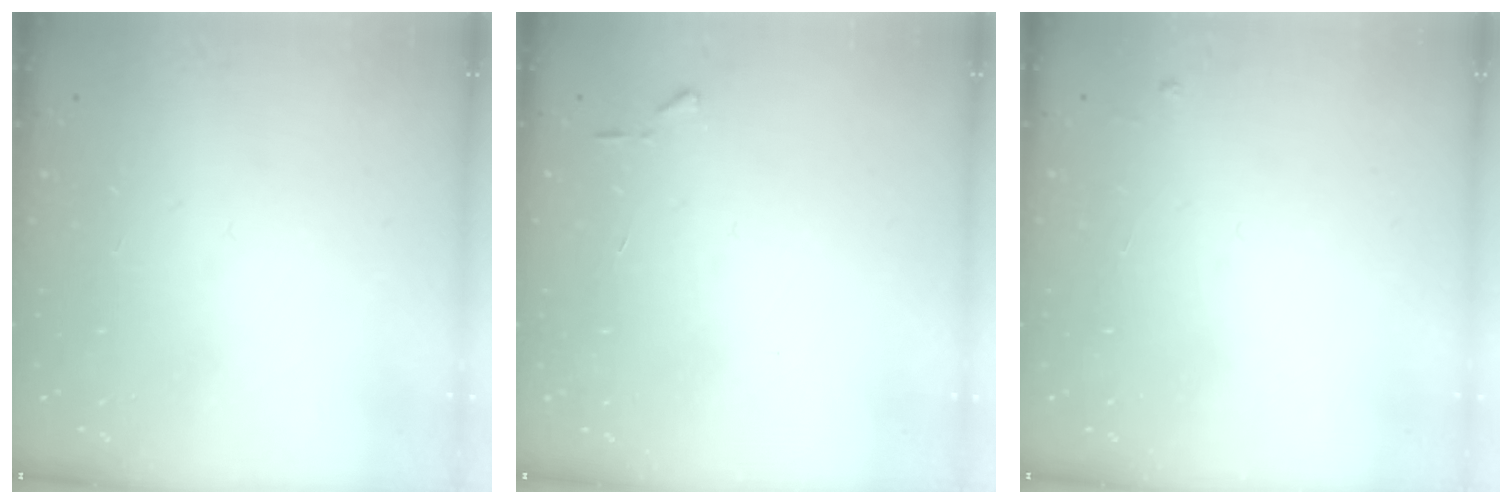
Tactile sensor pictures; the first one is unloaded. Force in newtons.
{"total": 3.9, "press": 3.9, "slide": 0.5}
{"total": 2.4, "press": 2.4, "slide": 0.4}